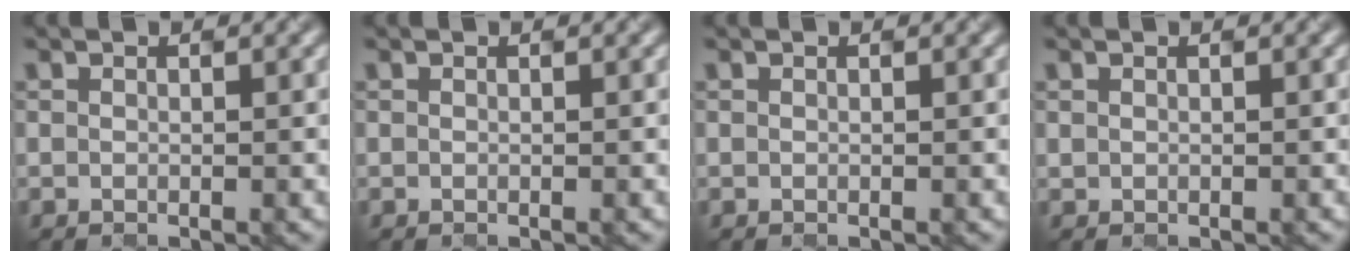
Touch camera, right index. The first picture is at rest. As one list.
[{"total": 0.0}, {"total": 0.0}, {"total": 0.0}]